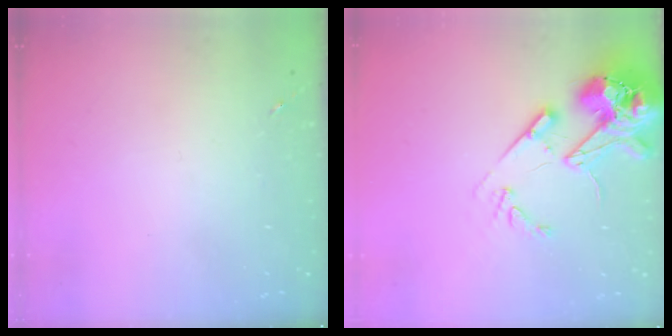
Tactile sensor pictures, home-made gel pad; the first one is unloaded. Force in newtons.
{"total": 18.0, "press": 17.8, "slide": 2.8}